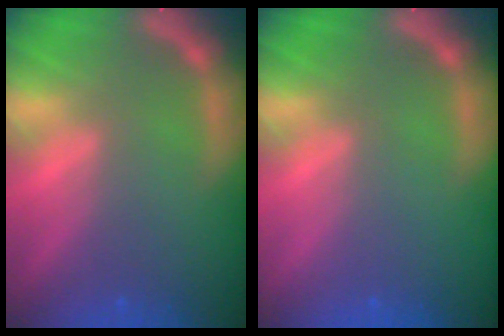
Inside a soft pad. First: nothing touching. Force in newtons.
{"total": 0.0}